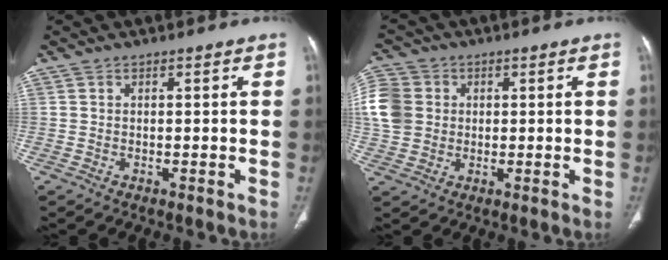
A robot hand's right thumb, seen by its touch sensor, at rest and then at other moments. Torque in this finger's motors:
{"motor_torque": [1.52, 1.46, 0.36, -0.25, 0.11]}